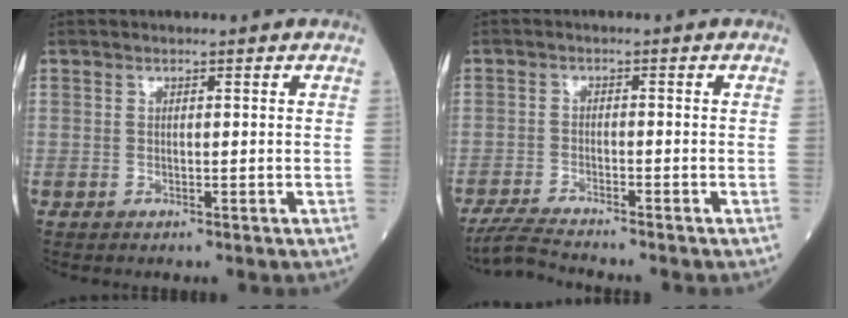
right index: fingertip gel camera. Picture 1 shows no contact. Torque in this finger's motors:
{"motor_torque": [-0.21, -0.06, 0.08, 0.01]}